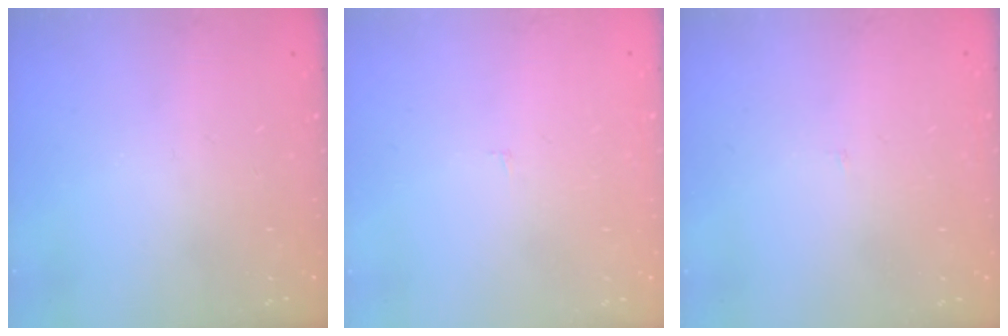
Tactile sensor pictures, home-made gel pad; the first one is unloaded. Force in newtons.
{"total": 1.6, "press": 1.6, "slide": 0.1}
{"total": 2.0, "press": 2.0, "slide": 0.1}